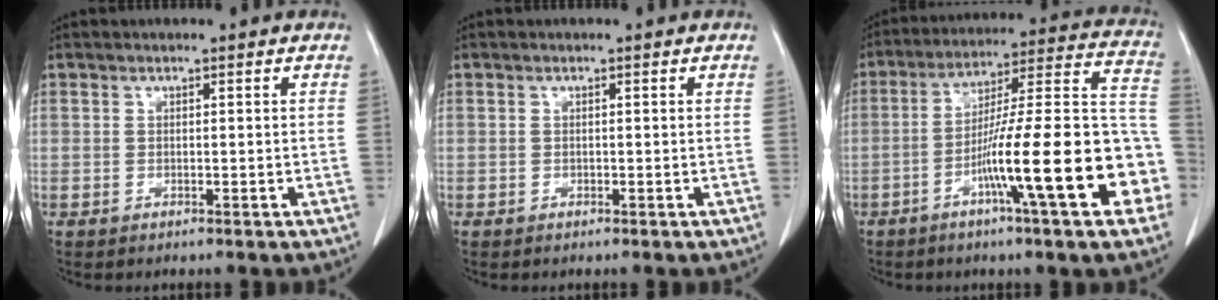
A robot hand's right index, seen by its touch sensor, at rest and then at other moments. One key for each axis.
{"total": 0.0}
{"total": 21.6, "fx": -7.5, "fy": 1.4, "fz": 20.2, "tx": -0.240, "ty": 0.017, "tz": -0.116}